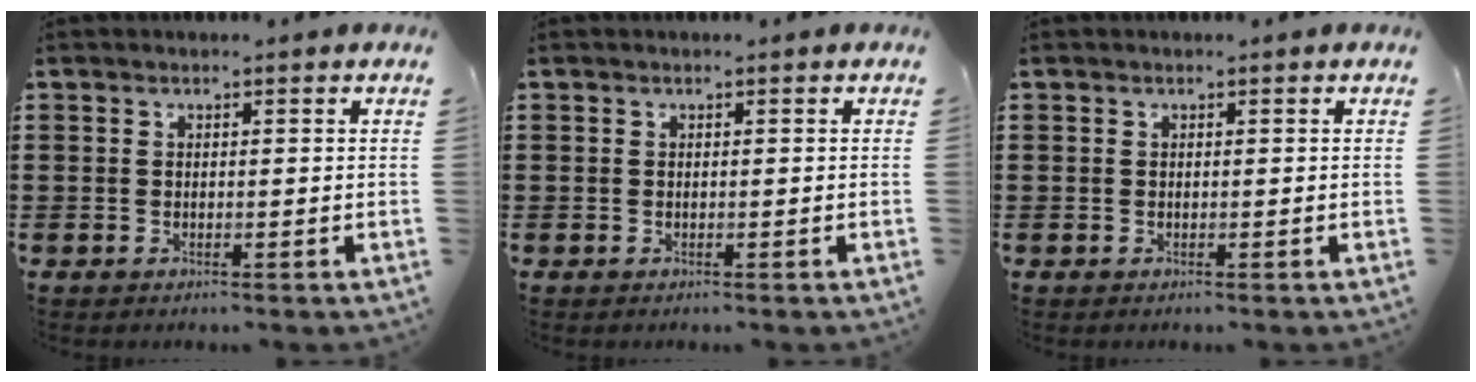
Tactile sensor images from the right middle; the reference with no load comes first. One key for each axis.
{"total": 0.0}
{"total": 0.0}